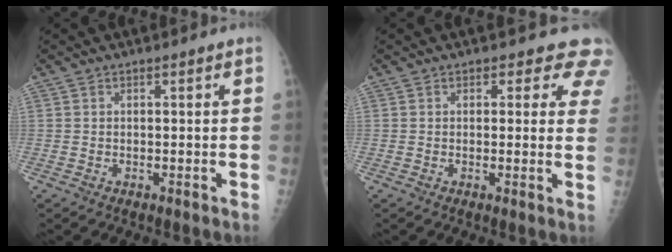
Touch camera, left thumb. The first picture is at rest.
{"total": 6.0, "force": [4.8, 3.2, 1.7], "torque": [0.026, -0.017, 0.029]}